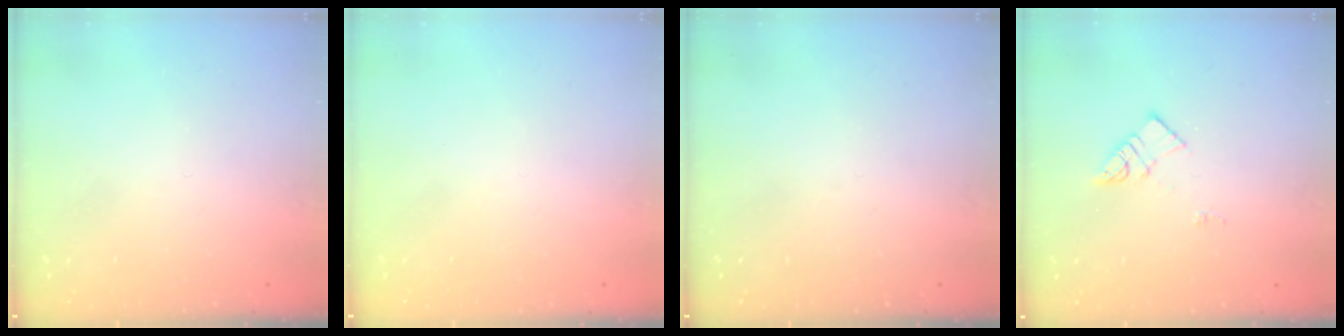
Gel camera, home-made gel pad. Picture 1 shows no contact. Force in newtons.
{"total": 1.5, "press": 1.5, "slide": 0.1}
{"total": 0.0}
{"total": 6.2, "press": 6.2, "slide": 0.2}